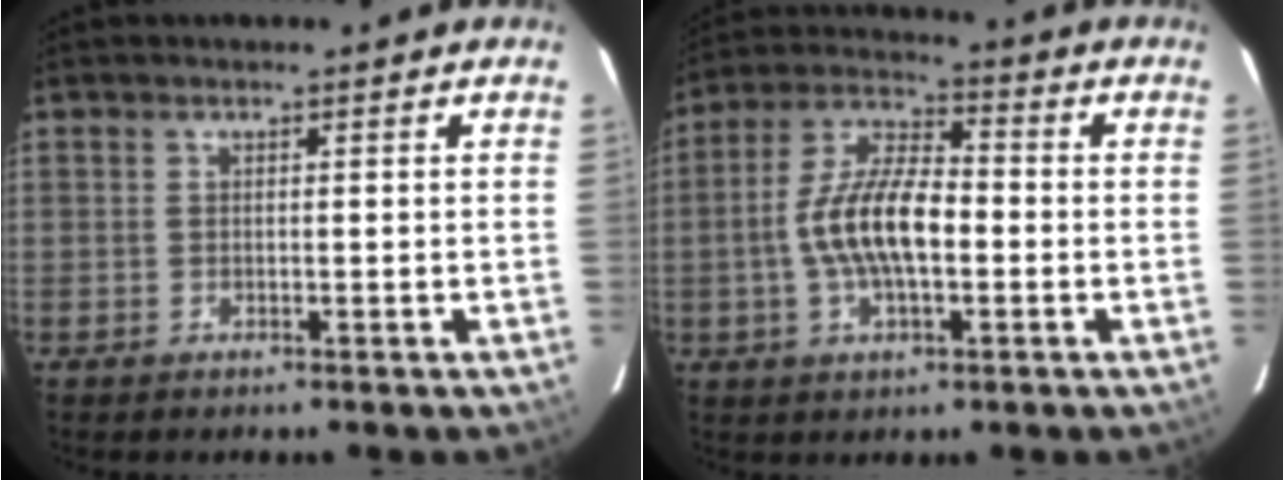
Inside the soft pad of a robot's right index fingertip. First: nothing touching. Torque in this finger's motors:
{"motor_torque": [1.06, -0.14, 0.43, 0.14]}